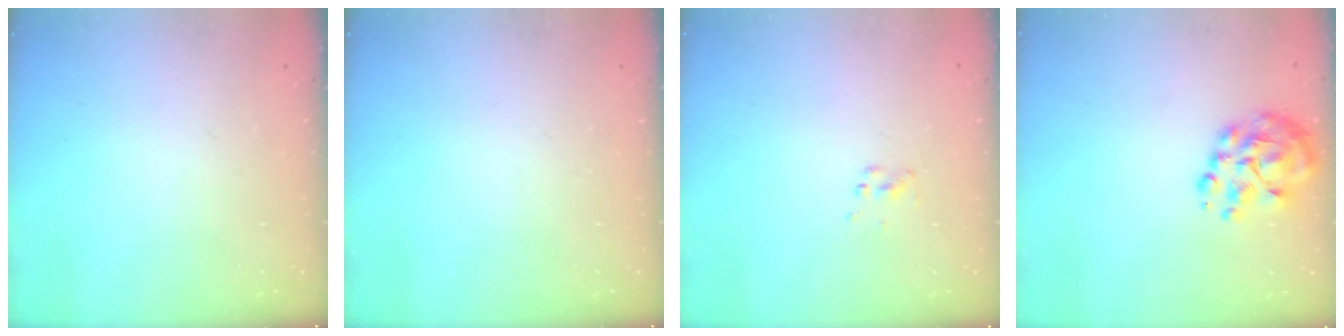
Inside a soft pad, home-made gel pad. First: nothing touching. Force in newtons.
{"total": 0.0}
{"total": 1.5, "press": 1.5, "slide": 0.2}
{"total": 9.6, "press": 9.2, "slide": 2.5}